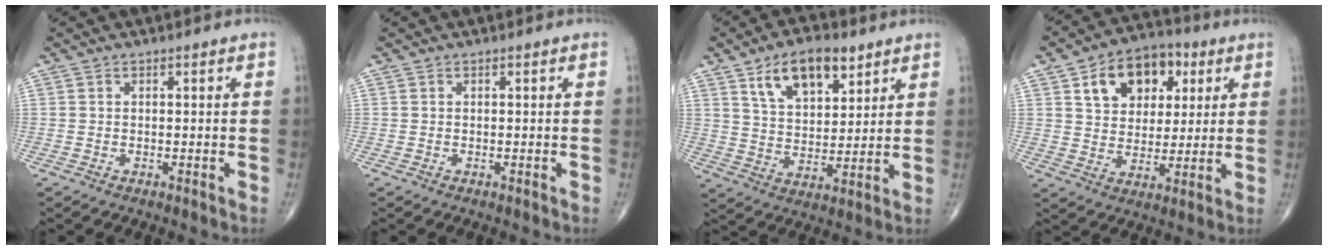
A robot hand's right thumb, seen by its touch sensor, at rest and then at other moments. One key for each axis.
{"total": 0.0}
{"total": 12.7, "fx": 7.1, "fy": 6.5, "fz": 8.3, "tx": -0.114, "ty": -0.031, "tz": 0.128}
{"total": 13.8, "fx": 5.5, "fy": 9.6, "fz": 8.2, "tx": -0.088, "ty": -0.004, "tz": 0.088}